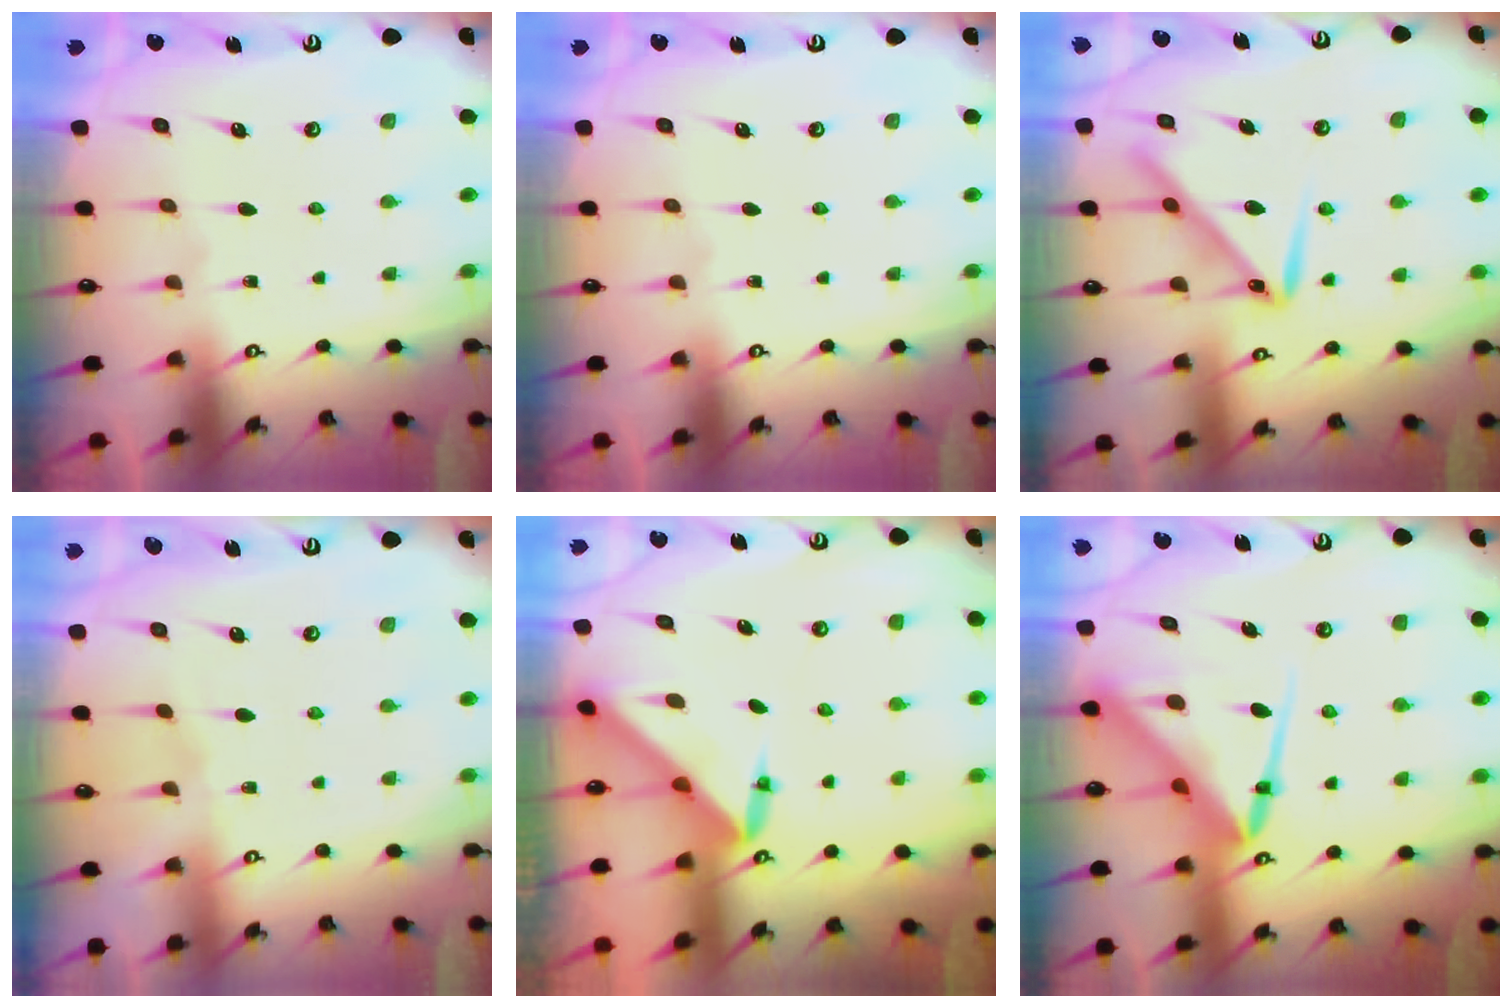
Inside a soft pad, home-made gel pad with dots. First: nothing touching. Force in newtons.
{"total": 0.0}
{"total": 11.4, "press": 11.4, "slide": 0.2}
{"total": 2.4, "press": 2.4, "slide": 0.5}
{"total": 5.0, "press": 4.9, "slide": 0.4}
{"total": 11.1, "press": 11.0, "slide": 1.1}